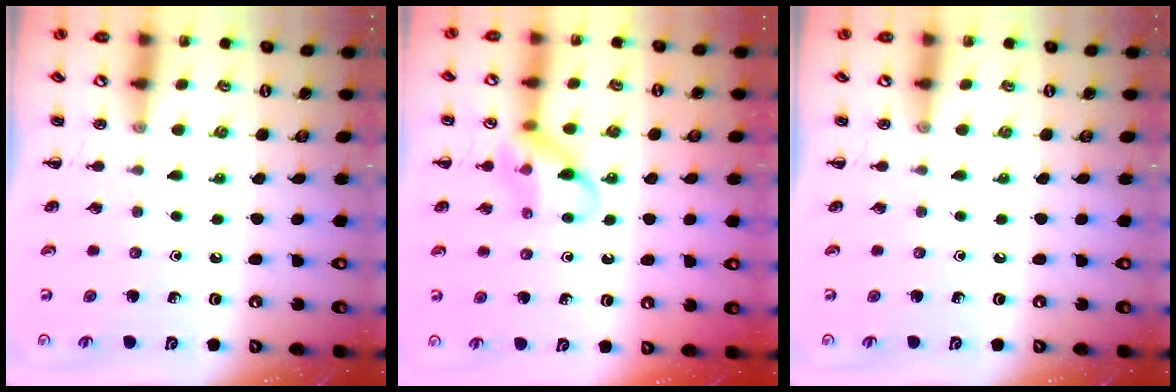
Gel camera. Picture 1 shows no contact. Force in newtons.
{"total": 12.0, "press": 11.9, "slide": 1.7}
{"total": 0.0}